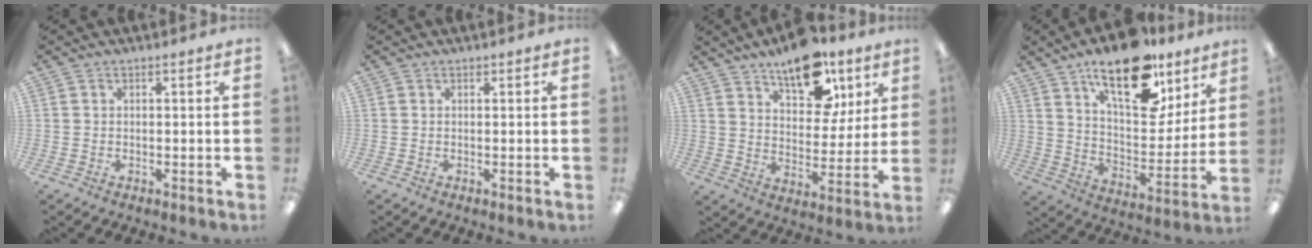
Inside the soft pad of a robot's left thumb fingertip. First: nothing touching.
{"total": 0.0}
{"total": 16.2, "force": [11.1, 8.1, 8.5], "torque": [-0.119, -0.057, 0.193]}
{"total": 20.2, "force": [13.9, 8.7, 11.8], "torque": [-0.183, -0.080, 0.238]}